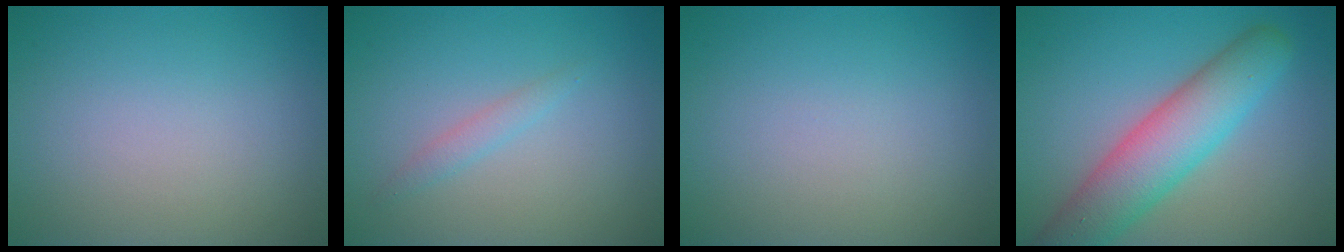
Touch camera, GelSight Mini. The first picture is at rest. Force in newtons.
{"total": 1.2, "press": 1.2, "slide": 0.1}
{"total": 0.0}
{"total": 7.1, "press": 7.1, "slide": 0.5}